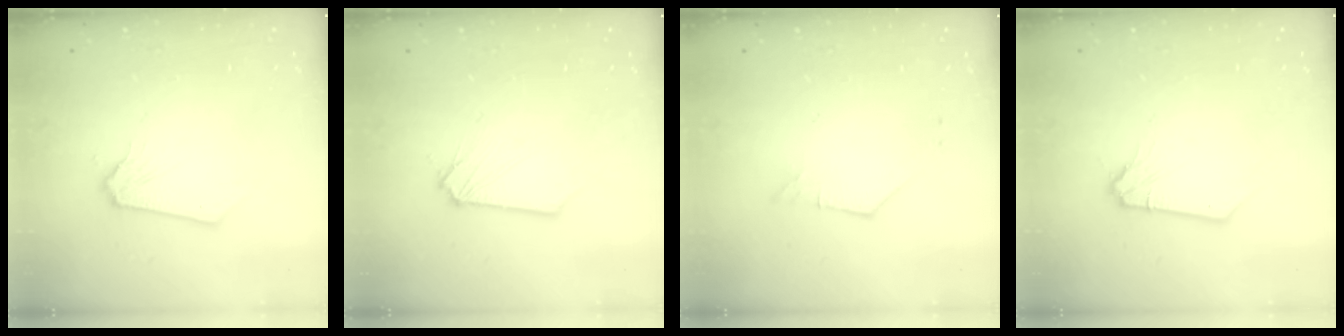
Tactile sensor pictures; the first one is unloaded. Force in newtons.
{"total": 0.0}
{"total": 2.0, "press": 2.0, "slide": 0.1}
{"total": 1.4, "press": 1.3, "slide": 0.3}